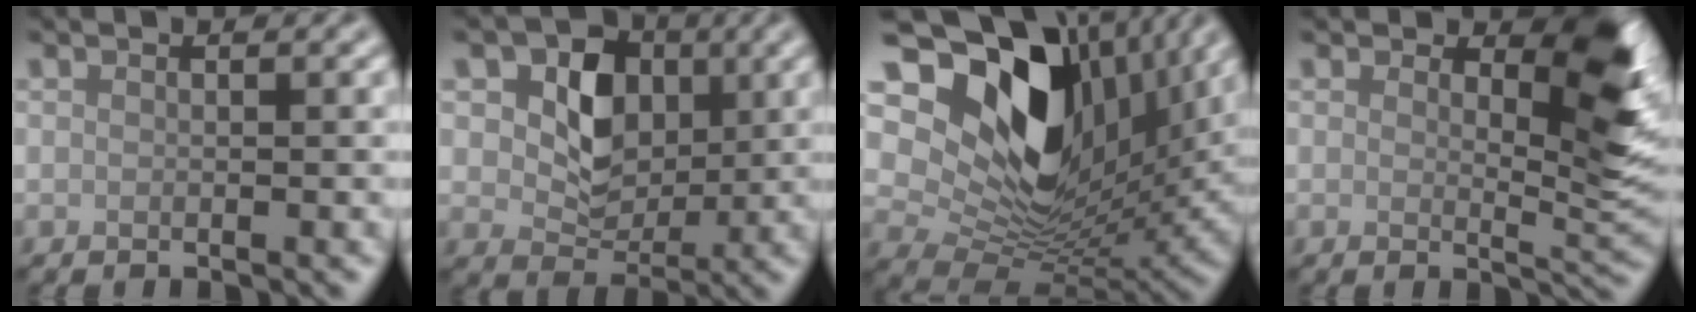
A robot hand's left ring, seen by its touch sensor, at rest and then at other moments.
{"total": 6.7, "force": [1.8, 4.9, 4.2], "torque": [-0.073, 0.001, 0.018]}
{"total": 16.5, "force": [6.1, 10.4, 11.3], "torque": [-0.210, 0.004, 0.116]}
{"total": 5.4, "force": [2.2, 2.1, 4.5], "torque": [-0.055, -0.007, 0.031]}